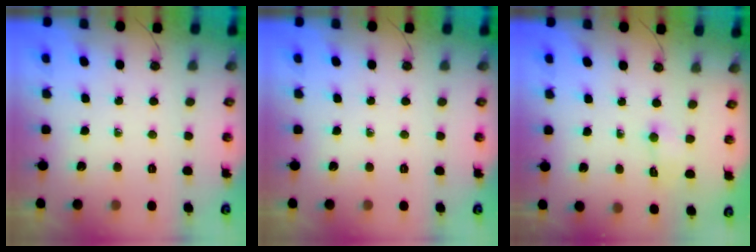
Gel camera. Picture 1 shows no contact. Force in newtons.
{"total": 0.0}
{"total": 1.9, "press": 1.7, "slide": 0.7}